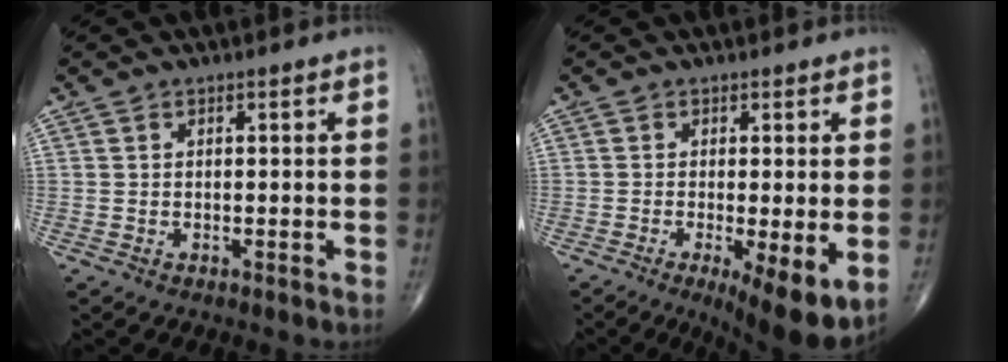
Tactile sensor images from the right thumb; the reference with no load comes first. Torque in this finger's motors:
{"motor_torque": [-0.06, 0.59, 0.10, -0.16, 0.07]}